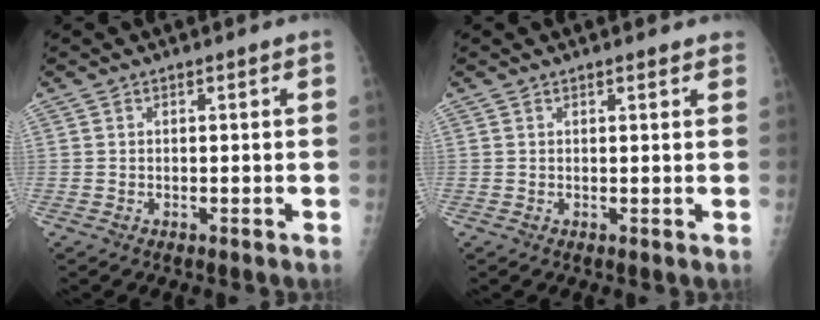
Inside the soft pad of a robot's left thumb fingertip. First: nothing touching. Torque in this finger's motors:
{"motor_torque": [-0.21, -0.01, -0.30, 0.05, 0.01]}